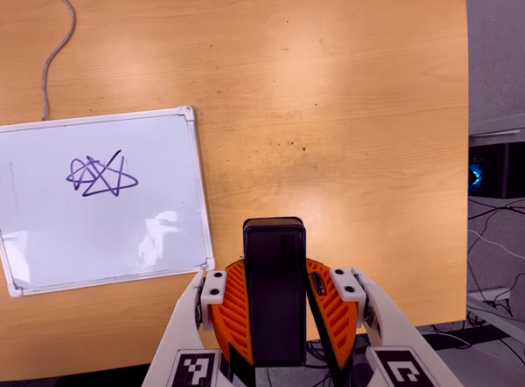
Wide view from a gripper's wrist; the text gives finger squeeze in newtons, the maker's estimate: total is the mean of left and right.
{"total": 5.3, "left": 4.6, "right": 6.0}